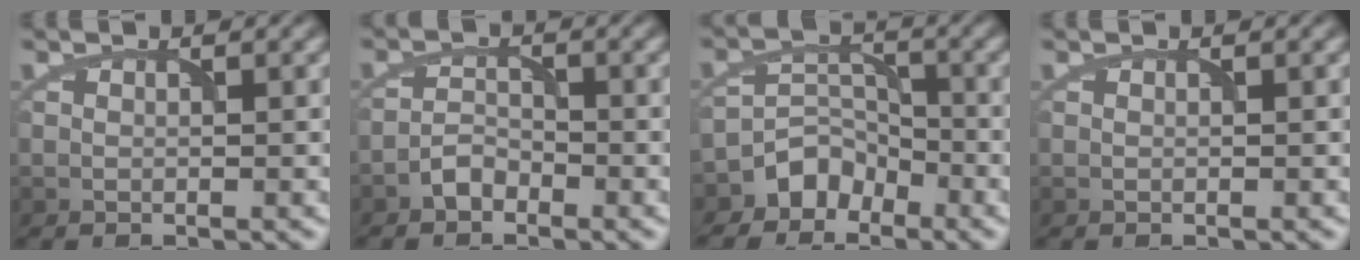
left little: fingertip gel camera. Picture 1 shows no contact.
{"total": 1.8, "force": [-1.6, 0.8, 0.5], "torque": [-0.004, 0.009, -0.031]}
{"total": 3.3, "force": [-2.6, 2.0, 0.2], "torque": [0.013, 0.010, -0.047]}
{"total": 0.0}